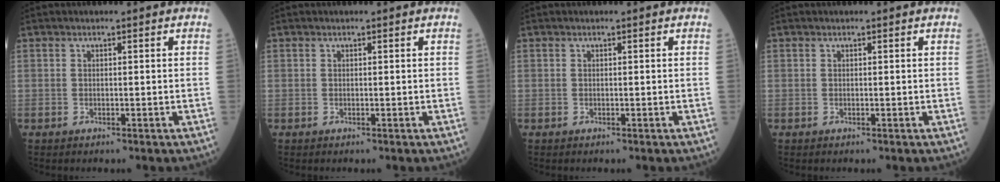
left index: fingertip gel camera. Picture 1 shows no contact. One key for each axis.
{"total": 0.0}
{"total": 0.0}
{"total": 0.0}